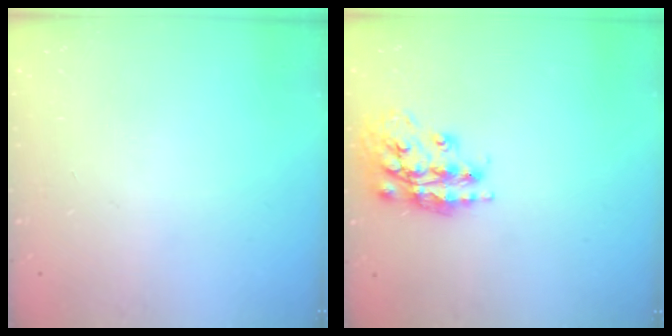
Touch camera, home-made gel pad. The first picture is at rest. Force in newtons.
{"total": 16.8, "press": 16.7, "slide": 1.5}